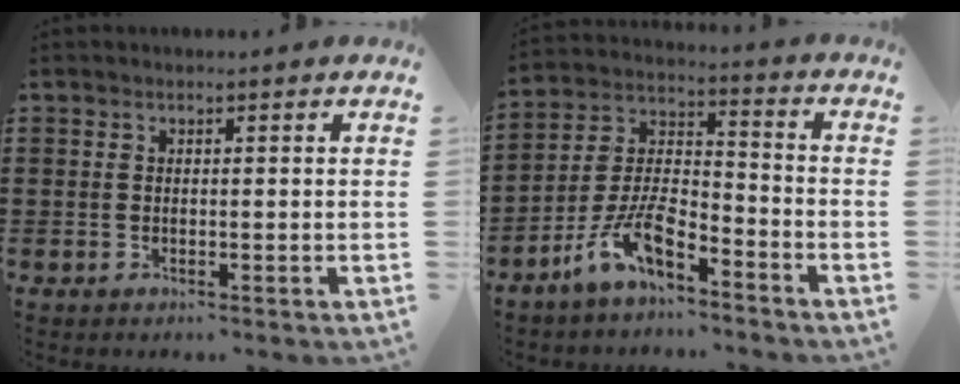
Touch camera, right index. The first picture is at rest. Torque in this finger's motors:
{"motor_torque": [0.47, -0.18, 0.24, 0.21]}